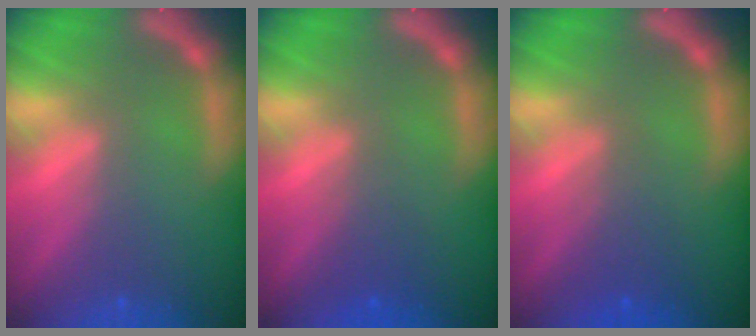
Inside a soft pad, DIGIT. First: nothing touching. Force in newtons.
{"total": 1.9}
{"total": 2.5}